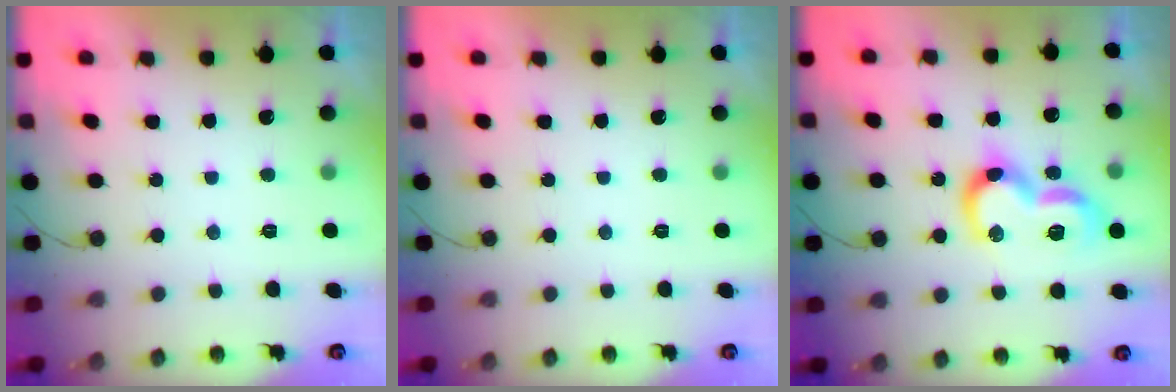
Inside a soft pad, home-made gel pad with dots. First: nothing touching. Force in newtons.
{"total": 0.0}
{"total": 15.1, "press": 15.1, "slide": 1.0}